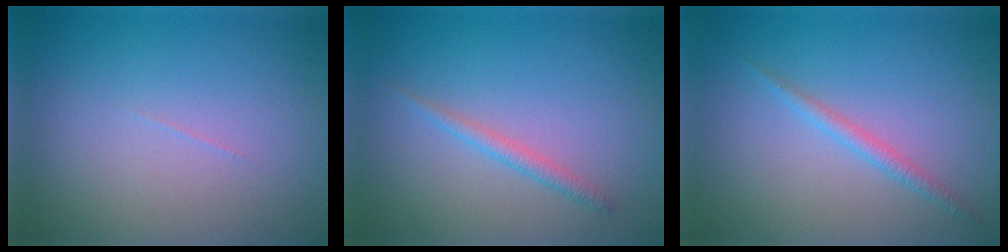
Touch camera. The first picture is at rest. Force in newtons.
{"total": 1.3, "press": 1.3, "slide": 0.1}
{"total": 1.4, "press": 1.4, "slide": 0.1}